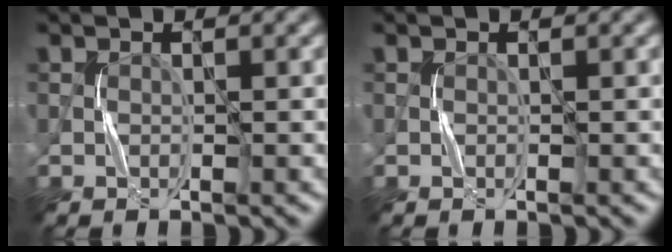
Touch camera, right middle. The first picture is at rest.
{"total": 0.0}